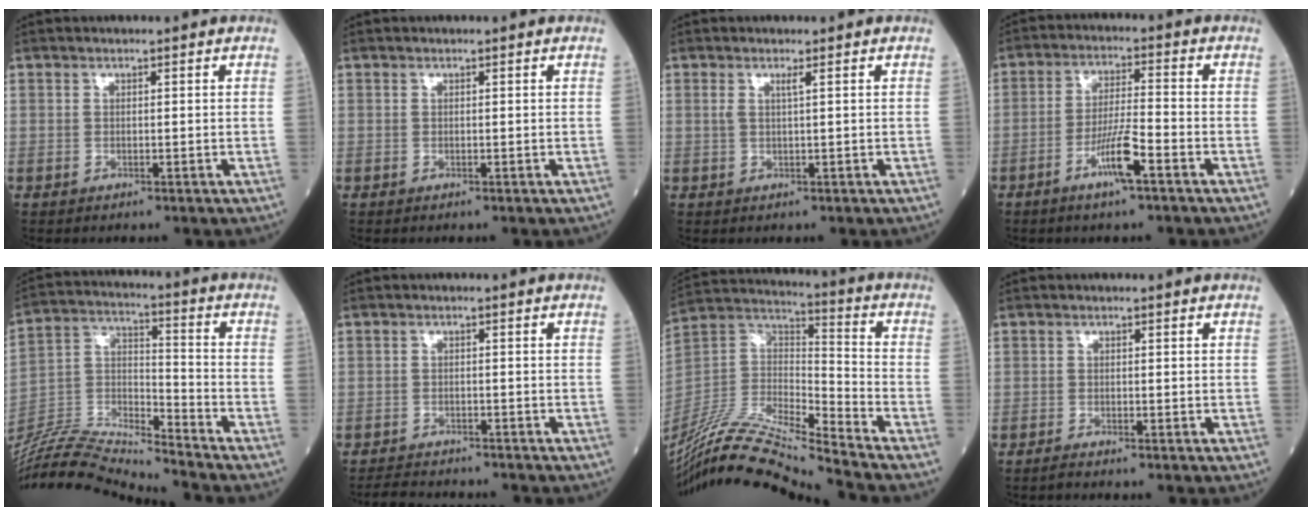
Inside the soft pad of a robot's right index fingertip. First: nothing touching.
{"total": 0.0}
{"total": 1.1, "force": [0.4, -0.2, 1.0], "torque": [-0.028, 0.003, 0.009]}
{"total": 6.7, "force": [-3.6, 0.2, 5.6], "torque": [-0.110, -0.004, -0.068]}
{"total": 16.3, "force": [-15.9, -1.1, 3.4], "torque": [-0.067, 0.027, -0.300]}
{"total": 5.2, "force": [-5.1, 0.9, 1.0], "torque": [-0.017, -0.016, -0.083]}
{"total": 17.7, "force": [-16.0, -1.1, 7.6], "torque": [-0.155, 0.018, -0.302]}
{"total": 0.9, "force": [-0.8, -0.3, 0.2], "torque": [-0.010, -0.005, -0.016]}